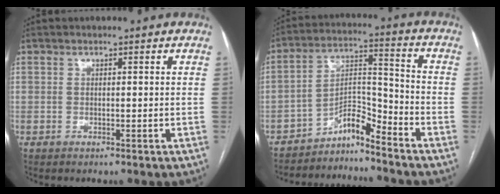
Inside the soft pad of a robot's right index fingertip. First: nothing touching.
{"total": 5.9, "force": [-5.5, 0.7, 2.0], "torque": [-0.030, 0.029, -0.095]}